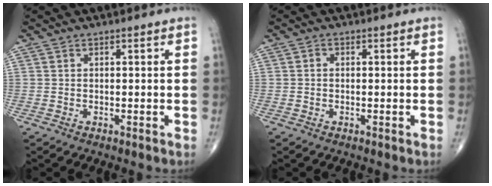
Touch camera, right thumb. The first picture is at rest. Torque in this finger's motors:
{"motor_torque": [-0.57, 0.29, -0.01, 0.07, 0.02]}